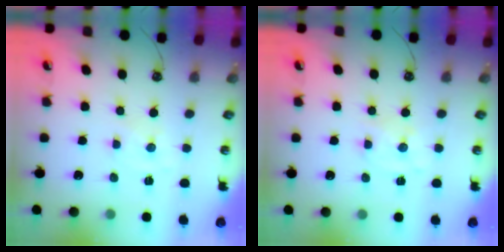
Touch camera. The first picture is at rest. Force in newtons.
{"total": 2.1, "press": 2.0, "slide": 0.4}